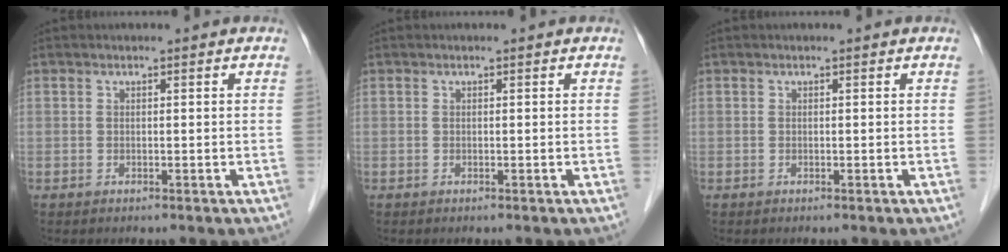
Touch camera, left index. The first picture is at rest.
{"total": 0.0}
{"total": 0.0}